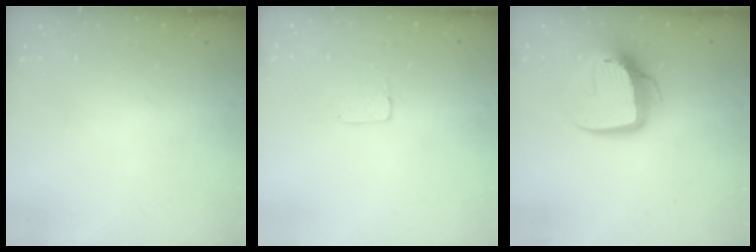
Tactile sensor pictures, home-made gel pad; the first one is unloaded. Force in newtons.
{"total": 2.9, "press": 2.9, "slide": 0.2}
{"total": 13.3, "press": 13.2, "slide": 1.2}